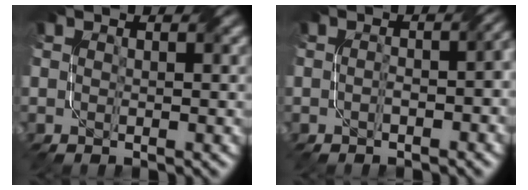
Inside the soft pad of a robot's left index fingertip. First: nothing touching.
{"total": 3.0, "force": [-0.7, 1.2, 2.7], "torque": [-0.029, 0.008, -0.010]}